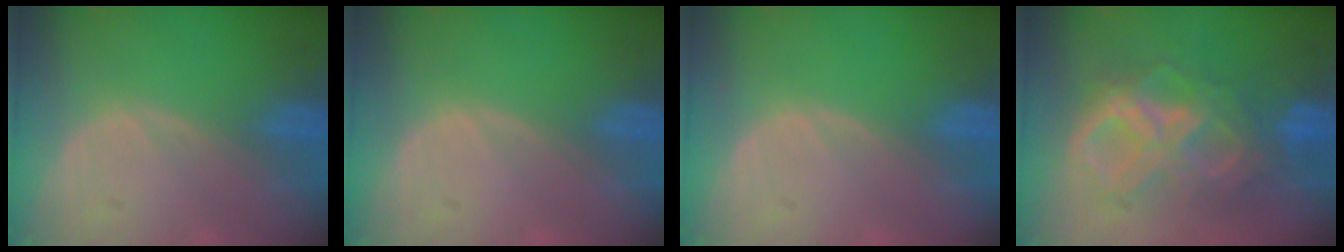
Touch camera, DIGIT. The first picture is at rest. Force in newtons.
{"total": 0.0}
{"total": 0.0}
{"total": 9.3, "press": 9.2, "slide": 0.9}